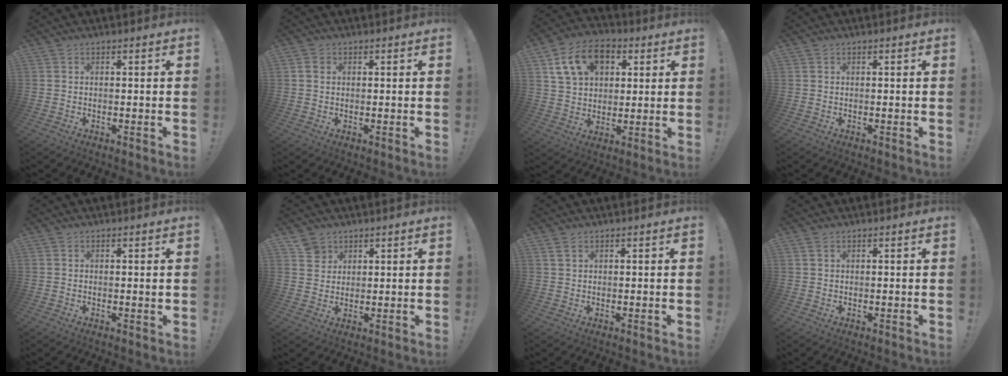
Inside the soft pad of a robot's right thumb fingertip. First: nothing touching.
{"total": 1.8, "force": [0.6, 1.4, 1.0], "torque": [-0.016, 0.003, 0.012]}
{"total": 15.1, "force": [6.3, 10.8, 8.5], "torque": [-0.131, -0.014, 0.124]}
{"total": 0.0}
{"total": 1.0, "force": [0.2, 0.2, 1.0], "torque": [-0.012, -0.001, 0.002]}
{"total": 4.7, "force": [3.3, 3.3, 0.5], "torque": [0.007, -0.020, 0.061]}
{"total": 1.9, "force": [1.2, 0.8, 1.2], "torque": [-0.019, -0.002, 0.022]}
{"total": 1.1, "force": [0.7, 0.6, 0.6], "torque": [-0.016, 0.003, 0.015]}